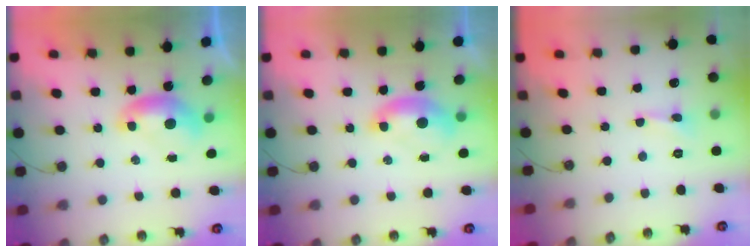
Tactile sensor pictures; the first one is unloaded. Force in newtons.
{"total": 1.5, "press": 1.4, "slide": 0.6}
{"total": 1.9, "press": 1.8, "slide": 0.6}